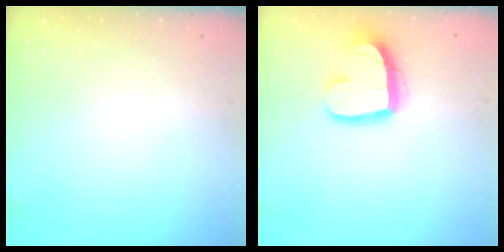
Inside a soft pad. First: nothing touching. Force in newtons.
{"total": 15.3, "press": 15.2, "slide": 1.3}